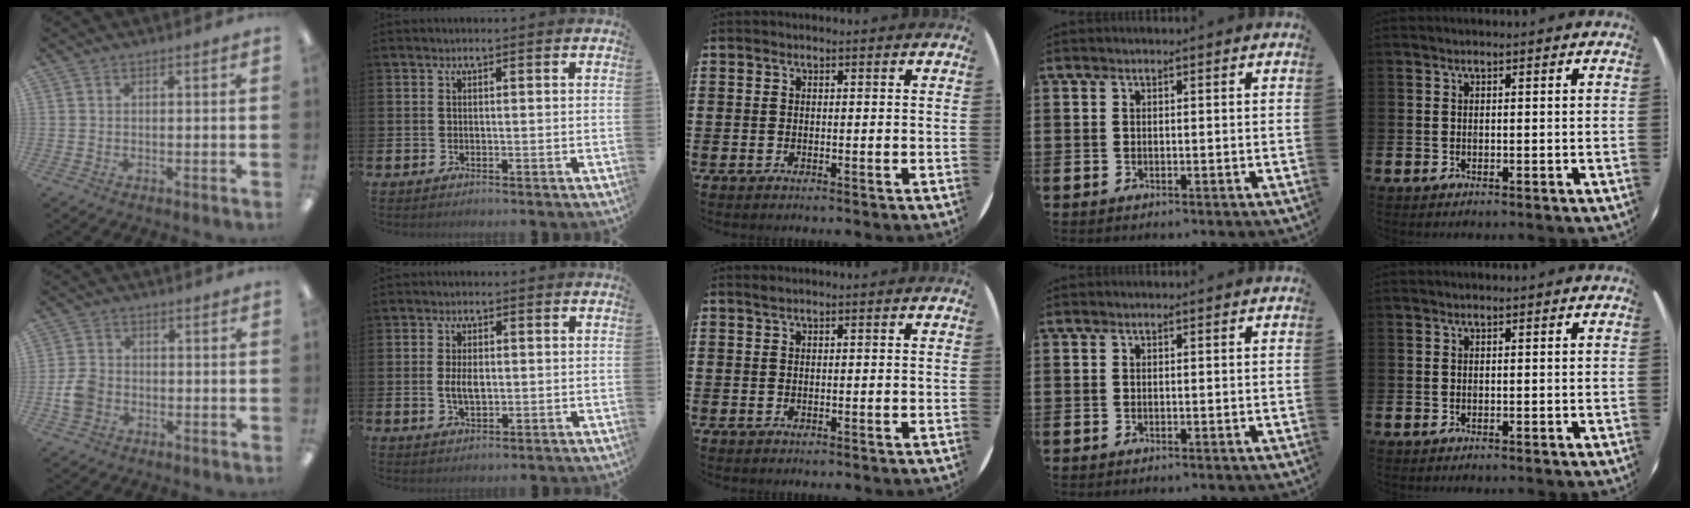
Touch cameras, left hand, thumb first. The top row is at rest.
{"thumb": {"total": 5.5, "force": [-1.6, 4.5, 2.9], "torque": [-0.060, 0.010, -0.029]}, "index": {"total": 3.4, "force": [-0.2, 2.3, 2.5], "torque": [-0.031, 0.000, -0.010]}}